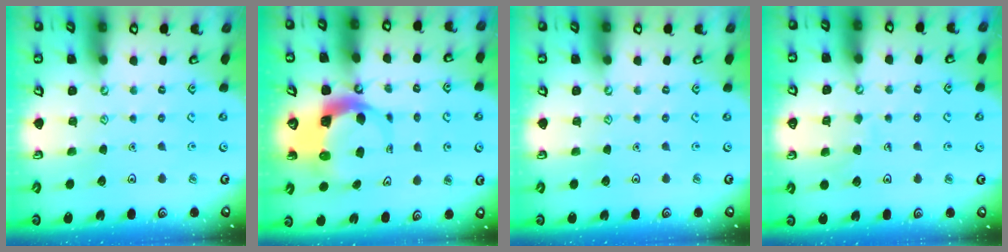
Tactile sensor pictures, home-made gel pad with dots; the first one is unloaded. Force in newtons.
{"total": 7.2, "press": 7.2, "slide": 1.0}
{"total": 0.0}
{"total": 5.0, "press": 5.0, "slide": 0.5}